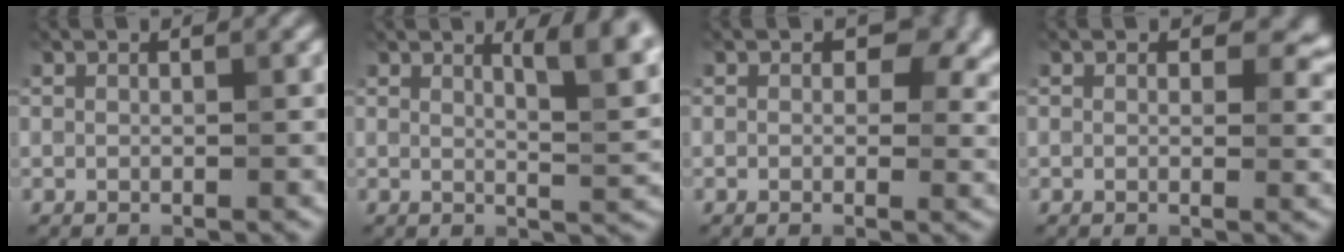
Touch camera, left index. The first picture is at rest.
{"total": 5.0, "force": [2.8, 1.1, 4.0], "torque": [-0.047, 0.002, 0.040]}
{"total": 6.3, "force": [1.6, 4.4, 4.2], "torque": [-0.033, 0.000, 0.018]}
{"total": 3.4, "force": [1.3, 2.3, 2.2], "torque": [-0.026, -0.005, 0.009]}